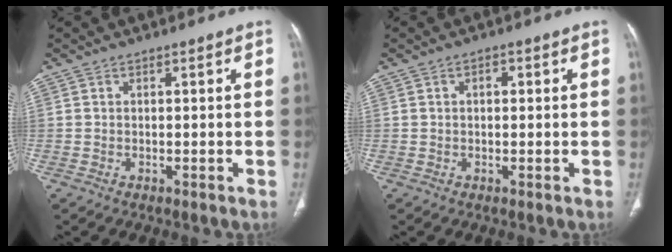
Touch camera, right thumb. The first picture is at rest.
{"total": 1.7, "force": [0.4, 1.0, 1.3], "torque": [-0.020, 0.007, 0.006]}